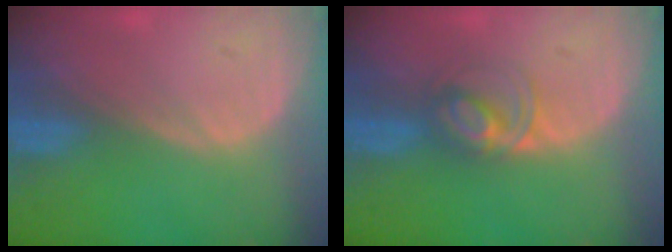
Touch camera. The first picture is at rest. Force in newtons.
{"total": 4.3, "press": 4.3, "slide": 0.4}